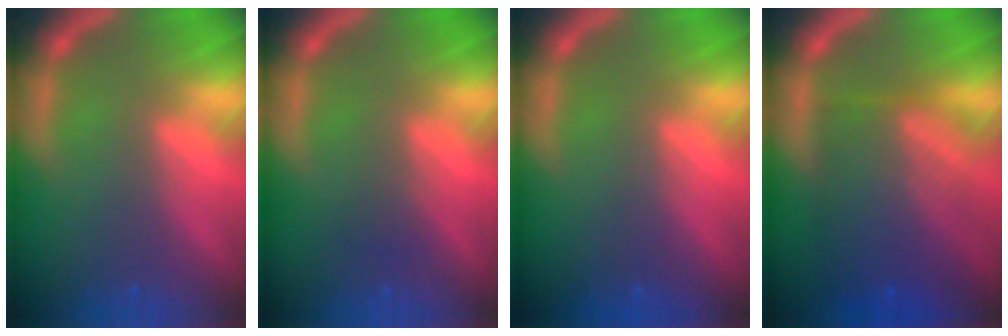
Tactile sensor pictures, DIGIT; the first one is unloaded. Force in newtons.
{"total": 1.0}
{"total": 0.0}
{"total": 9.1}